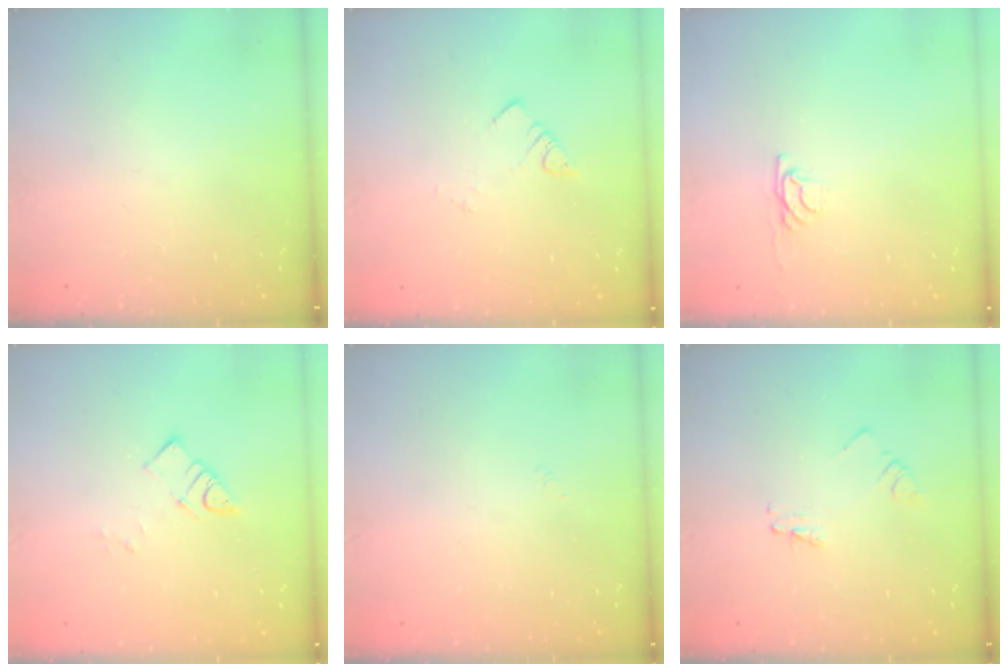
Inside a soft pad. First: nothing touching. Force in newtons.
{"total": 2.0, "press": 2.0, "slide": 0.1}
{"total": 2.9, "press": 2.9, "slide": 0.4}
{"total": 3.5, "press": 3.5, "slide": 0.2}
{"total": 0.6, "press": 0.5, "slide": 0.2}
{"total": 2.8, "press": 2.8, "slide": 0.3}